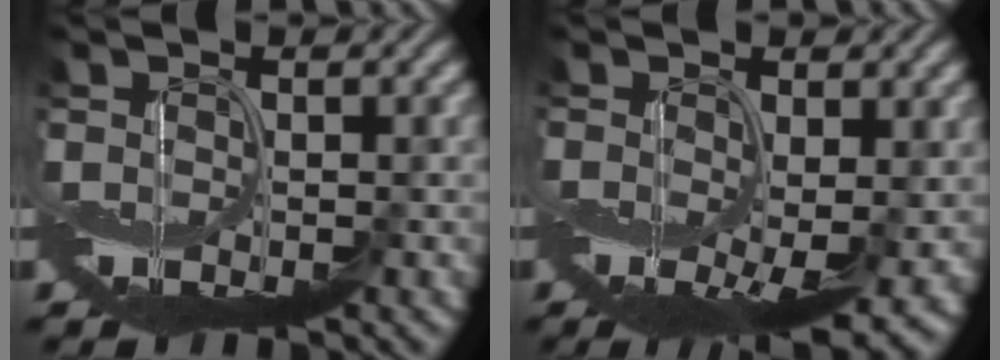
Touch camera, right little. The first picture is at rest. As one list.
[{"total": 7.6, "force": [-1.7, 3.2, 6.7], "torque": [-0.105, -0.026, -0.011]}]